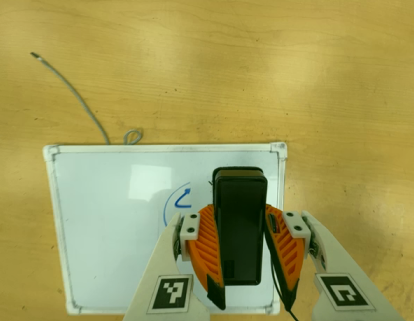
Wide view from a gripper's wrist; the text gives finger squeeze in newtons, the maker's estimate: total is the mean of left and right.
{"total": 6.3, "left": 4.9, "right": 7.8}